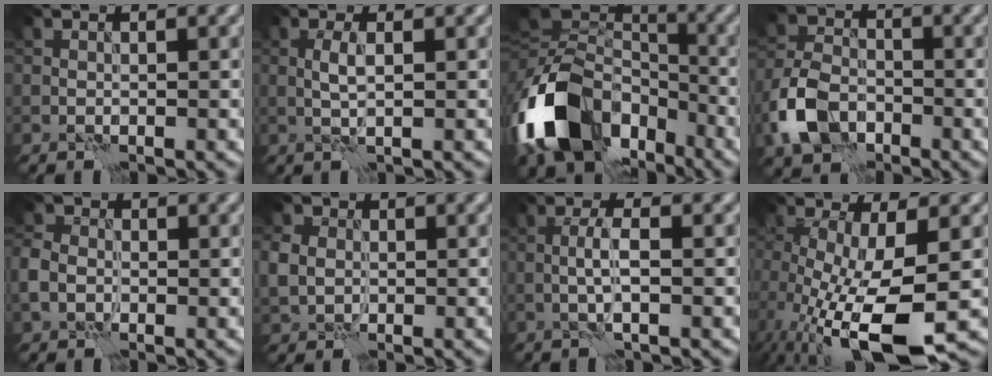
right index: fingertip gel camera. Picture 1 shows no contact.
{"total": 1.7, "force": [0.2, 0.4, 1.7], "torque": [-0.038, 0.004, 0.003]}
{"total": 15.2, "force": [-6.0, 10.7, 9.1], "torque": [-0.220, -0.023, -0.110]}
{"total": 6.1, "force": [-2.9, 4.2, 3.4], "torque": [-0.078, 0.001, -0.066]}
{"total": 3.0, "force": [-0.6, 2.5, 1.7], "torque": [-0.041, 0.000, -0.016]}
{"total": 4.4, "force": [0.3, 3.8, 2.2], "torque": [-0.058, 0.013, -0.005]}
{"total": 2.3, "force": [-0.4, 0.4, 2.2], "torque": [-0.045, 0.006, -0.010]}
{"total": 10.3, "force": [-3.1, 3.6, 9.2], "torque": [-0.184, -0.033, -0.044]}